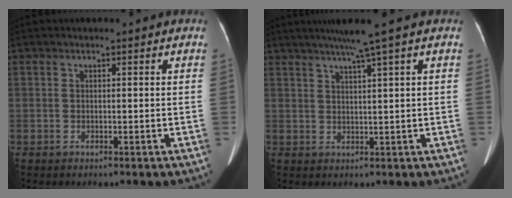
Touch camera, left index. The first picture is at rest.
{"total": 4.9, "force": [3.3, -1.4, 3.3], "torque": [-0.055, 0.009, 0.059]}